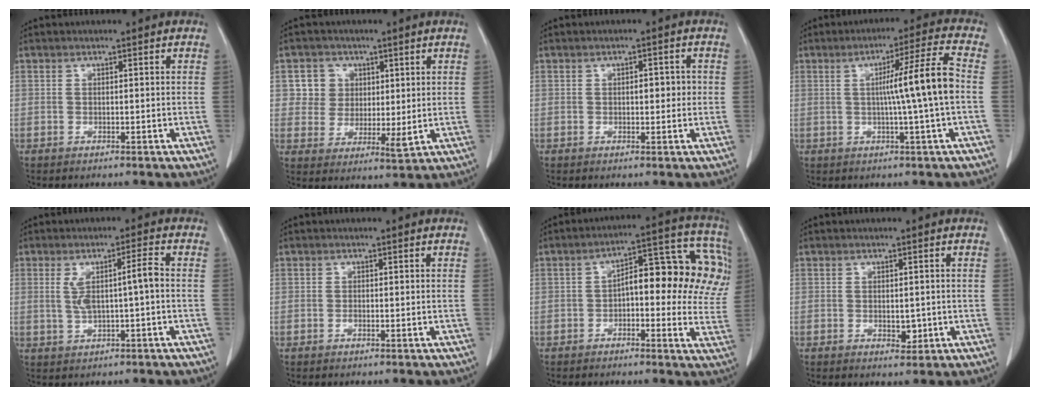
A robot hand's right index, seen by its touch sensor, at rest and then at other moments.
{"total": 6.6, "force": [2.6, 5.8, 1.7], "torque": [-0.028, 0.009, 0.052]}
{"total": 2.7, "force": [0.2, 1.3, 2.3], "torque": [-0.029, 0.006, 0.002]}
{"total": 9.4, "force": [0.0, -1.9, 9.2], "torque": [-0.142, 0.005, 0.003]}
{"total": 5.5, "force": [0.2, 0.5, 5.5], "torque": [-0.098, 0.013, 0.009]}
{"total": 0.6, "force": [-0.2, 0.3, 0.5], "torque": [-0.010, 0.000, -0.003]}
{"total": 17.2, "force": [2.5, 7.1, 15.4], "torque": [-0.199, 0.056, 0.030]}
{"total": 2.4, "force": [-0.4, 1.4, 1.9], "torque": [-0.024, -0.002, 0.000]}